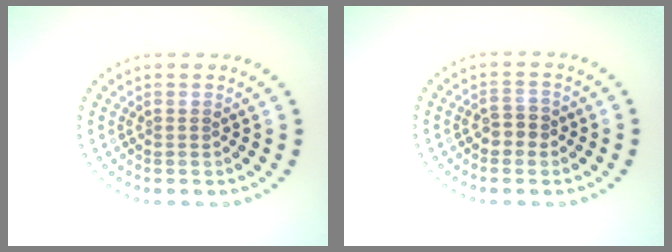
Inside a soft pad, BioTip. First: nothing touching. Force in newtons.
{"total": 1.8, "press": 1.7, "slide": 0.5}